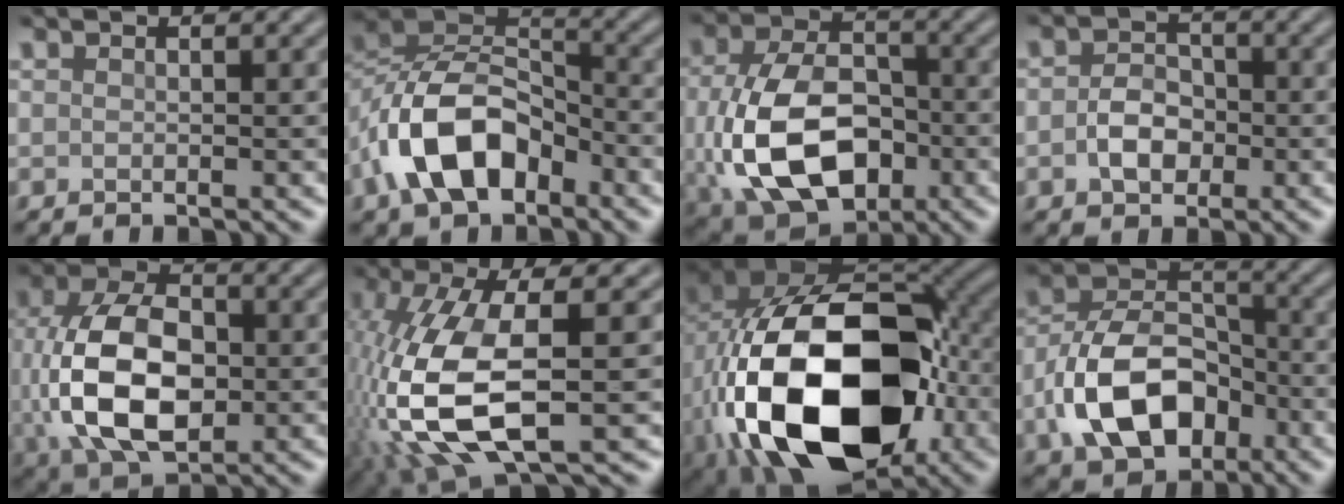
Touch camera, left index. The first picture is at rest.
{"total": 9.0, "force": [-4.2, 5.2, 6.0], "torque": [-0.117, 0.018, -0.087]}
{"total": 11.7, "force": [-2.3, 8.0, 8.3], "torque": [-0.177, -0.023, -0.040]}
{"total": 3.0, "force": [-0.7, 2.3, 1.9], "torque": [-0.035, 0.002, -0.017]}
{"total": 11.6, "force": [-0.5, 7.5, 8.8], "torque": [-0.190, -0.002, -0.008]}
{"total": 11.1, "force": [-1.9, 4.3, 10.1], "torque": [-0.232, -0.003, -0.039]}
{"total": 20.1, "force": [-4.9, 12.6, 14.9], "torque": [-0.298, -0.035, -0.067]}
{"total": 9.8, "force": [-3.5, 6.3, 6.6], "torque": [-0.128, 0.010, -0.073]}